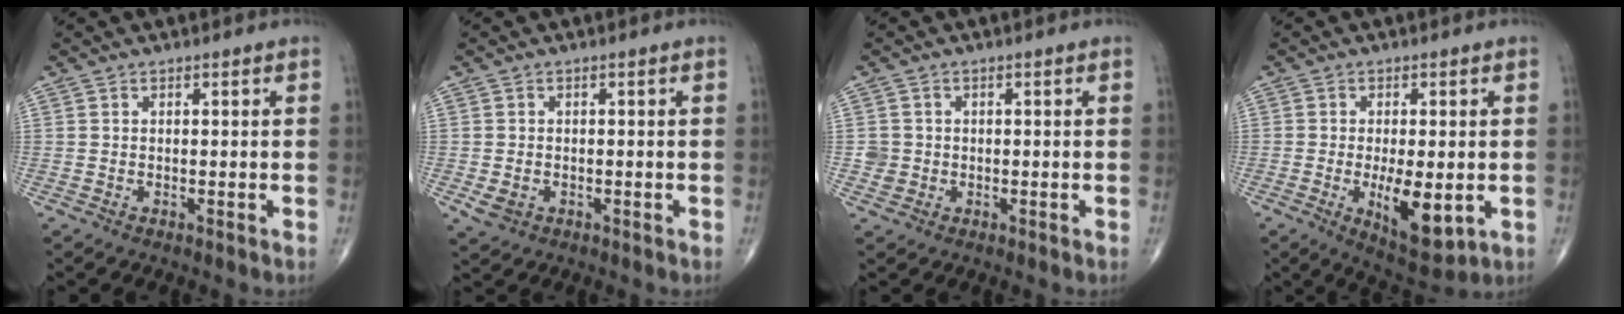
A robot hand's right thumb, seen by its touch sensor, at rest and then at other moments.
{"total": 2.8, "force": [-0.8, 2.2, 1.5], "torque": [-0.024, 0.000, -0.007]}
{"total": 2.4, "force": [-0.2, 2.3, 0.2], "torque": [0.011, 0.007, -0.004]}
{"total": 10.2, "force": [-2.2, 4.2, 9.0], "torque": [-0.130, -0.020, -0.026]}